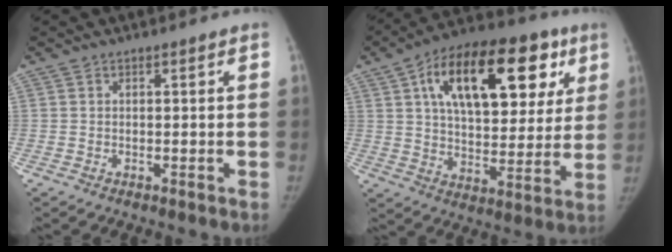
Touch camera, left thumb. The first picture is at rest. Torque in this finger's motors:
{"motor_torque": [1.39, 1.45, 2.00, -0.77, 0.53]}